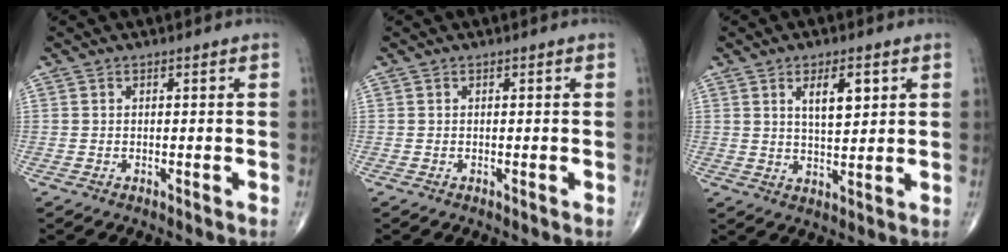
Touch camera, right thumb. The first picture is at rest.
{"total": 0.0}
{"total": 6.8, "force": [2.7, 2.7, 5.6], "torque": [-0.082, -0.018, 0.049]}